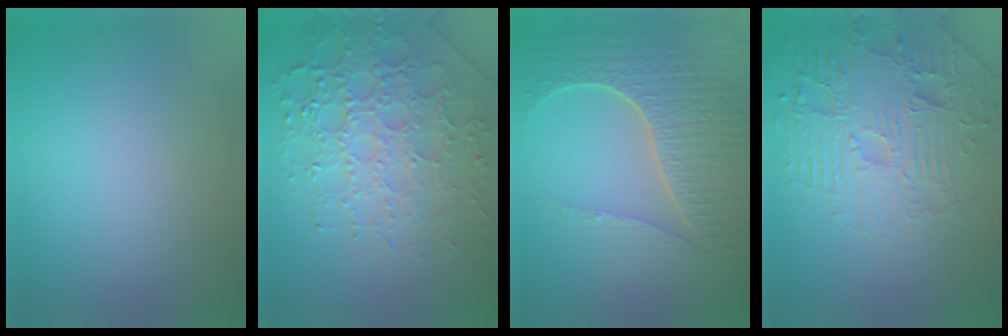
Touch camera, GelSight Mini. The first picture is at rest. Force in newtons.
{"total": 7.7, "press": 5.3, "slide": 5.5}
{"total": 7.7, "press": 5.6, "slide": 5.3}
{"total": 7.1, "press": 5.4, "slide": 4.6}